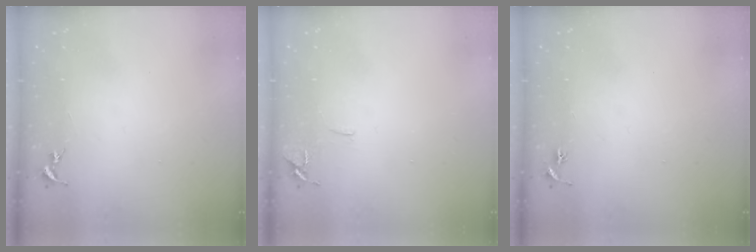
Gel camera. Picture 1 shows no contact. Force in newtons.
{"total": 6.5, "press": 6.4, "slide": 0.7}
{"total": 3.0, "press": 3.0, "slide": 0.3}